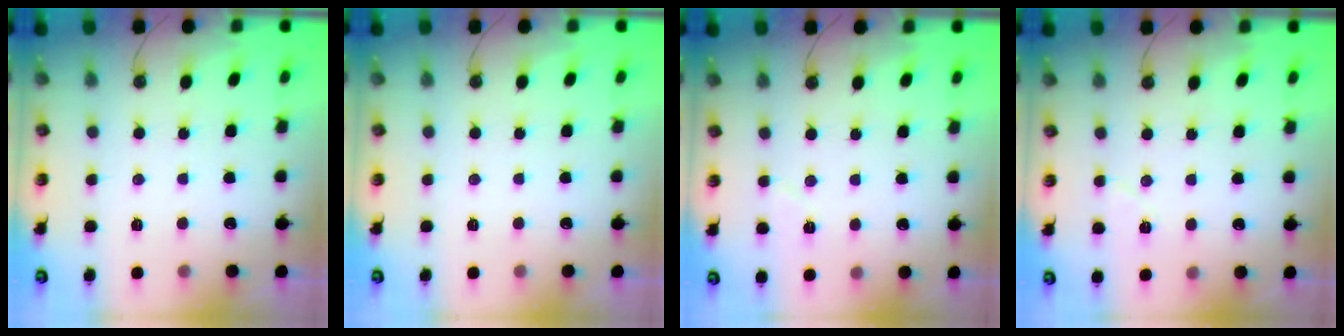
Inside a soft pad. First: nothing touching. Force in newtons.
{"total": 0.0}
{"total": 5.3, "press": 4.4, "slide": 2.8}
{"total": 4.8, "press": 4.5, "slide": 1.6}